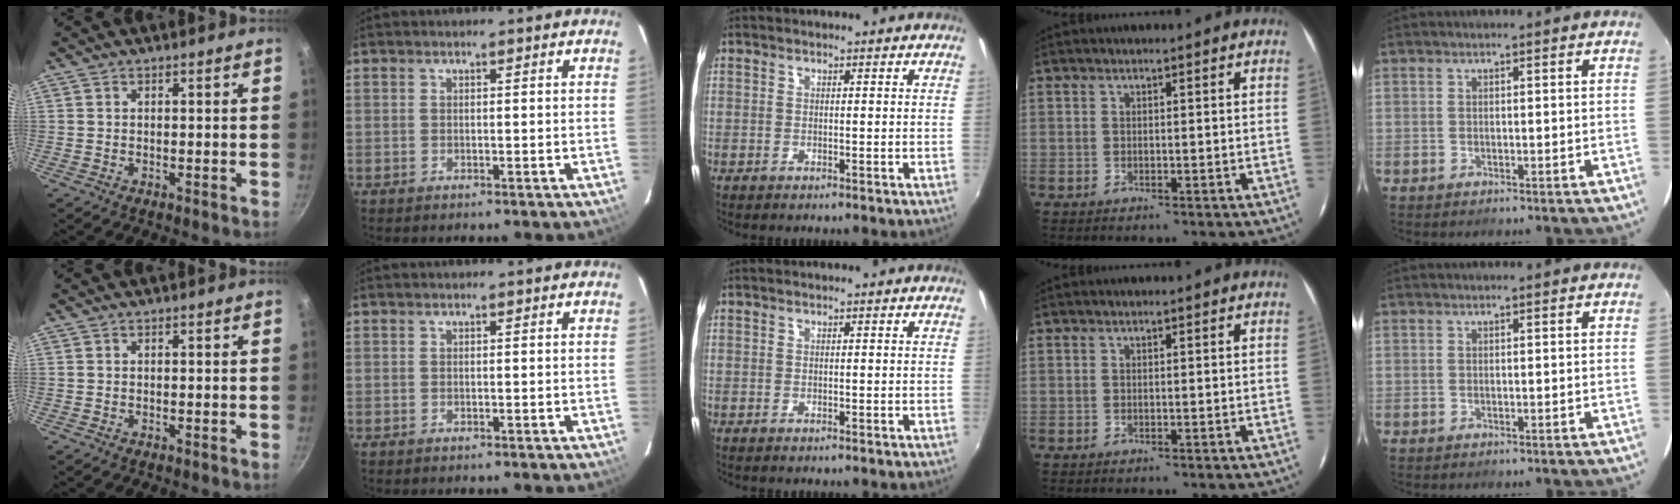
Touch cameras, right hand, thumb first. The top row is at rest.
{}